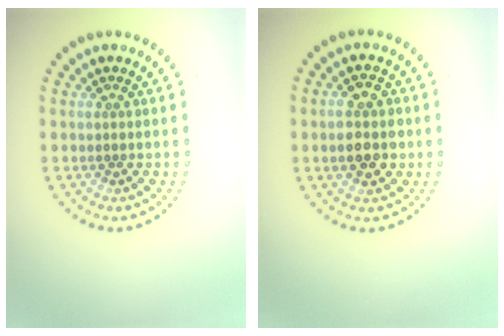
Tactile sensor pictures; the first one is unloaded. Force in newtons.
{"total": 3.7, "press": 3.7, "slide": 0.1}